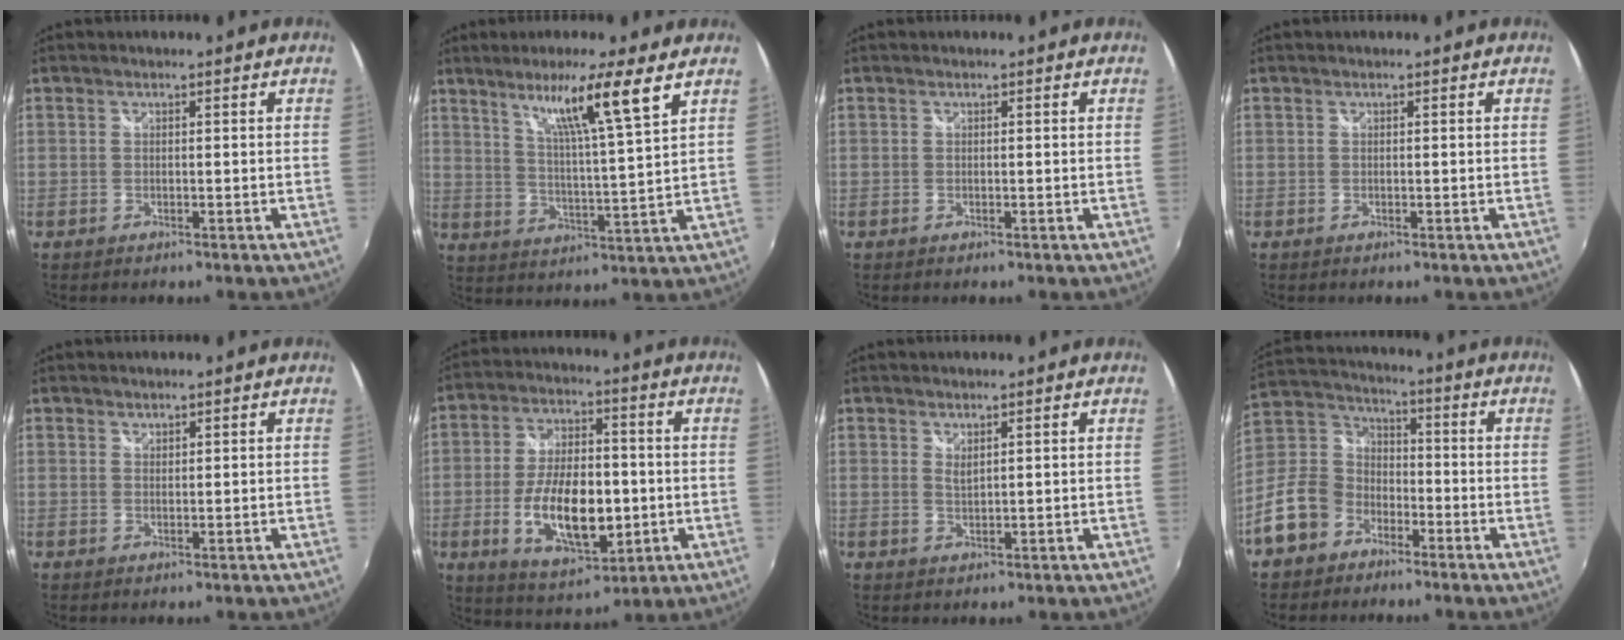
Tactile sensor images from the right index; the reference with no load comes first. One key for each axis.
{"total": 10.9, "fx": 6.7, "fy": -1.1, "fz": 8.5, "tx": -0.134, "ty": -0.003, "tz": 0.113}
{"total": 0.0}
{"total": 0.0}
{"total": 0.8, "fx": 0.7, "fy": 0.3, "fz": 0.0, "tx": 0.002, "ty": 0.001, "tz": 0.013}
{"total": 15.3, "fx": -3.0, "fy": 7.3, "fz": 13.1, "tx": -0.250, "ty": -0.009, "tz": -0.039}
{"total": 1.4, "fx": 1.1, "fy": 0.3, "fz": 0.8, "tx": -0.014, "ty": -0.001, "tz": 0.018}
{"total": 14.3, "fx": -7.9, "fy": 10.7, "fz": 5.2, "tx": -0.141, "ty": 0.037, "tz": -0.141}